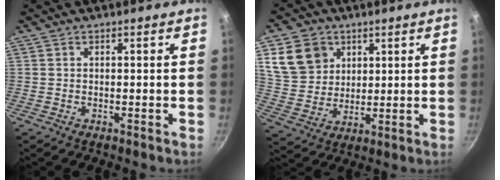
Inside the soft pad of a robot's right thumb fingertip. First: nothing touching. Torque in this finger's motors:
{"motor_torque": [0.22, 2.85, 0.33, -0.32, 0.07]}